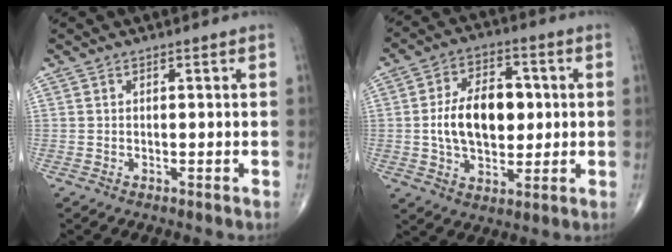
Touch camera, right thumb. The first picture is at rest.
{"total": 13.9, "force": [0.6, 8.5, 10.9], "torque": [-0.160, 0.009, 0.010]}